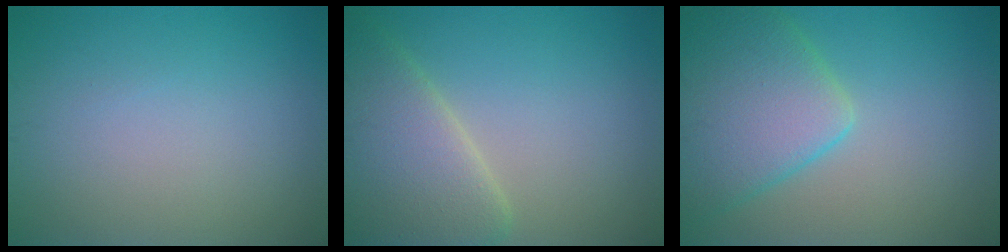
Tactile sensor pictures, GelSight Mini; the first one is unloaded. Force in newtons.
{"total": 6.9, "press": 6.8, "slide": 0.5}
{"total": 7.4, "press": 7.4, "slide": 0.4}